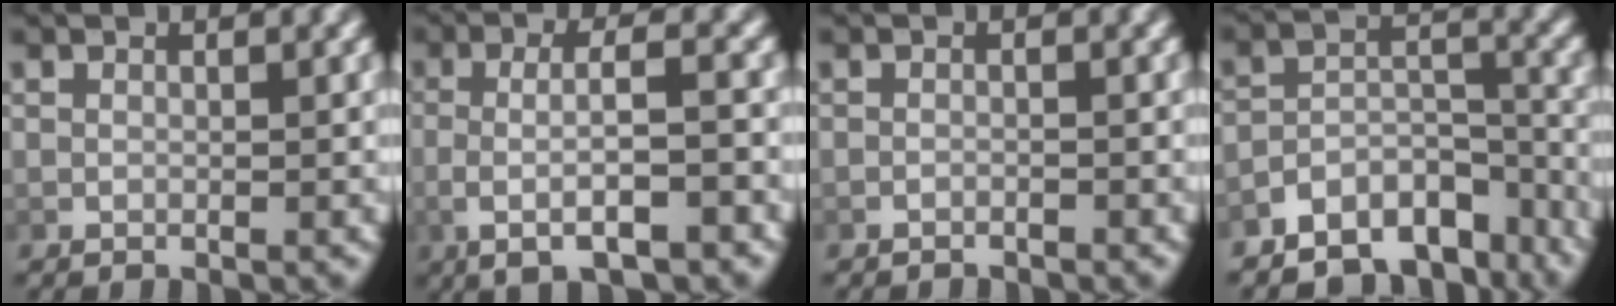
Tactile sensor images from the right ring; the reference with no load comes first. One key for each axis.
{"total": 4.9, "fx": -1.4, "fy": 1.5, "fz": 4.5, "tx": -0.083, "ty": 0.000, "tz": -0.019}
{"total": 1.2, "fx": -1.2, "fy": 0.0, "fz": 0.0, "tx": -0.007, "ty": -0.004, "tz": -0.017}
{"total": 9.3, "fx": -7.2, "fy": 4.4, "fz": 3.9, "tx": -0.047, "ty": -0.013, "tz": -0.112}